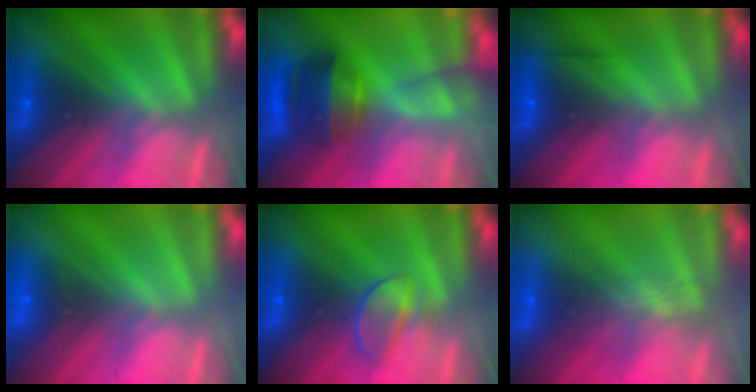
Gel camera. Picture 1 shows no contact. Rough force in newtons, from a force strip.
{"total": 7.3}
{"total": 2.5}
{"total": 1.9}
{"total": 2.3}
{"total": 7.5}